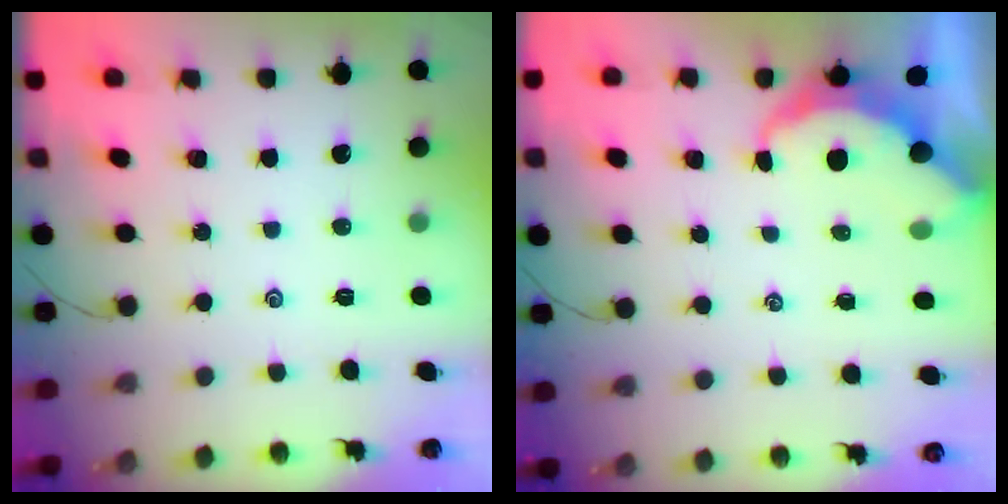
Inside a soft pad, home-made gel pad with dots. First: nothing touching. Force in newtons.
{"total": 5.8, "press": 5.8, "slide": 0.4}